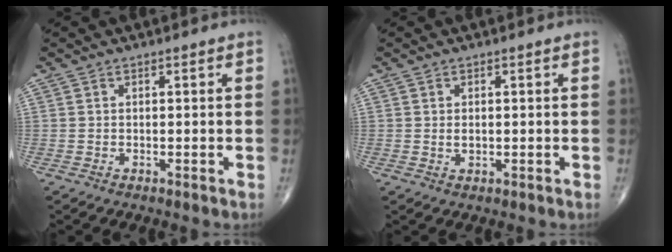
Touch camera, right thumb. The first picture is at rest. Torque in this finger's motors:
{"motor_torque": [-0.14, -0.02, 0.32, -0.04, -0.07]}